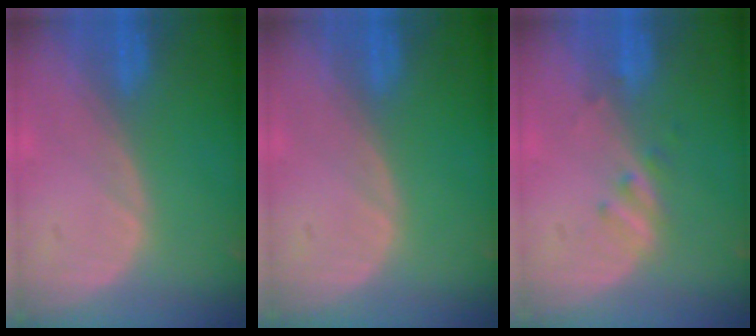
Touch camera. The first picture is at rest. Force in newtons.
{"total": 0.0}
{"total": 2.5, "press": 2.2, "slide": 1.2}